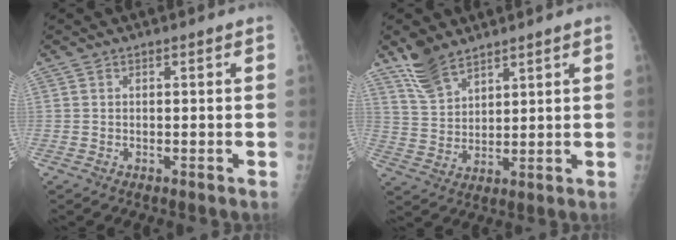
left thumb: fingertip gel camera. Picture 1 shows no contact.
{"total": 7.5, "force": [6.0, 3.3, 3.2], "torque": [-0.051, -0.025, 0.129]}